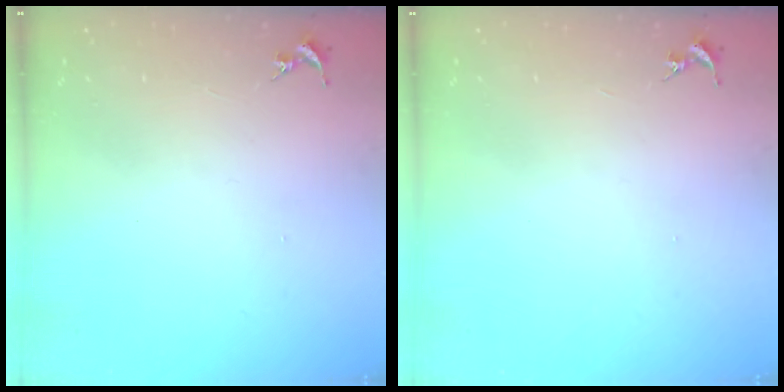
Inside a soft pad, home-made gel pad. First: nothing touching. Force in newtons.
{"total": 0.0}